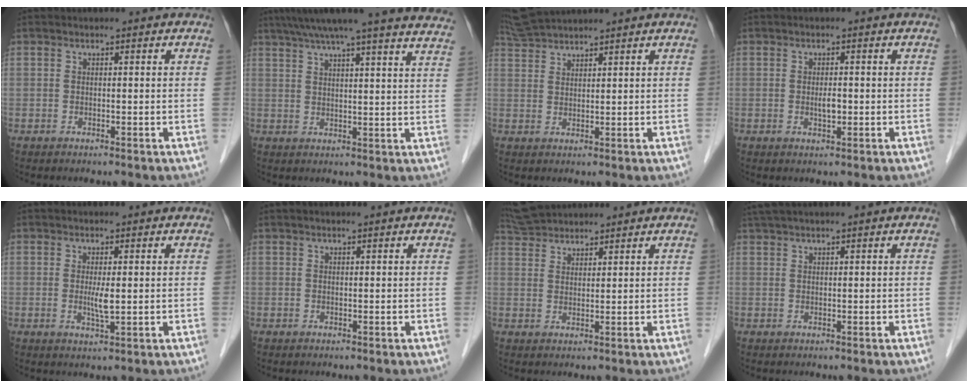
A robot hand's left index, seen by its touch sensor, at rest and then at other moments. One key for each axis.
{"total": 23.7, "fx": 21.1, "fy": 0.1, "fz": 10.9, "tx": -0.167, "ty": -0.013, "tz": 0.258}
{"total": 6.2, "fx": 5.9, "fy": -0.5, "fz": 1.7, "tx": -0.038, "ty": 0.030, "tz": 0.117}
{"total": 1.7, "fx": -0.2, "fy": 0.6, "fz": 1.6, "tx": -0.031, "ty": 0.000, "tz": -0.002}
{"total": 2.6, "fx": 0.2, "fy": 0.2, "fz": 2.5, "tx": -0.051, "ty": -0.007, "tz": 0.005}
{"total": 0.8, "fx": 0.6, "fy": -0.1, "fz": 0.5, "tx": -0.009, "ty": 0.005, "tz": 0.013}
{"total": 7.0, "fx": 6.7, "fy": 1.1, "fz": 1.6, "tx": -0.036, "ty": 0.040, "tz": 0.126}
{"total": 3.8, "fx": 3.2, "fy": -0.3, "fz": 2.1, "tx": -0.037, "ty": 0.030, "tz": 0.062}